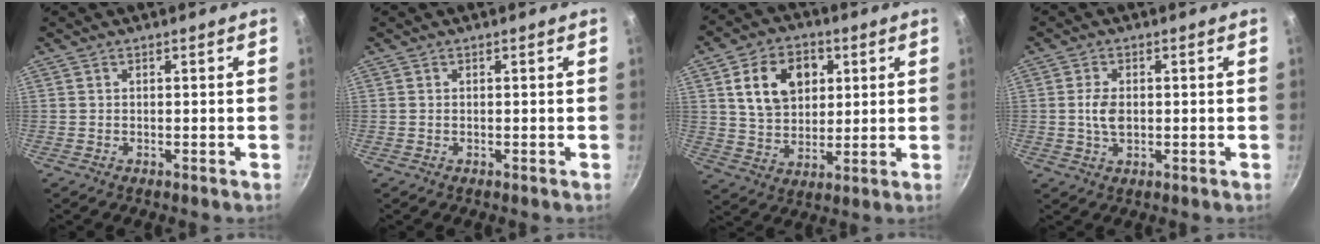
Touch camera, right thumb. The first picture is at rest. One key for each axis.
{"total": 0.0}
{"total": 13.4, "fx": 4.0, "fy": 9.8, "fz": 8.2, "tx": -0.110, "ty": -0.003, "tz": 0.068}
{"total": 4.3, "fx": 0.1, "fy": 2.6, "fz": 3.4, "tx": -0.059, "ty": -0.001, "tz": 0.001}